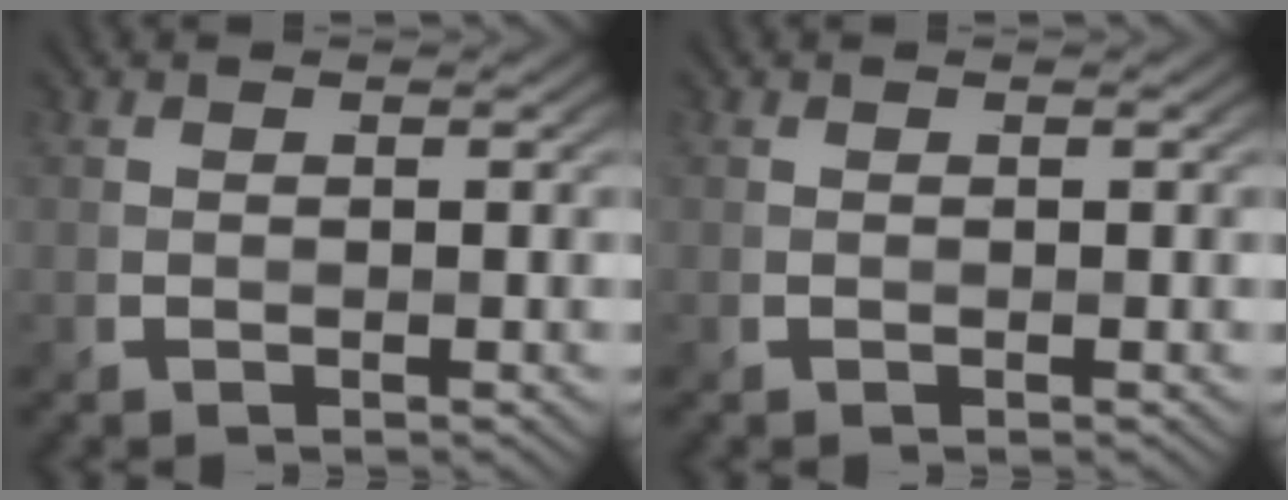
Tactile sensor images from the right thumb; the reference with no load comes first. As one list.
[{"total": 0.0}]